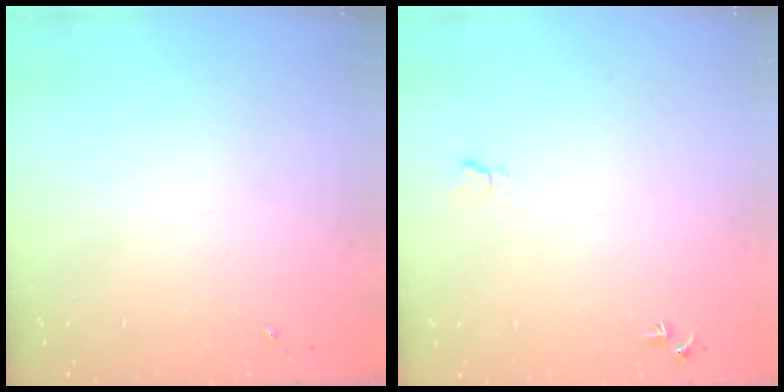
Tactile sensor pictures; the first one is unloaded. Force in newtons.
{"total": 5.8, "press": 5.8, "slide": 0.7}